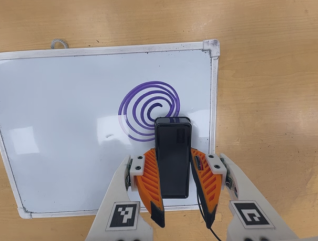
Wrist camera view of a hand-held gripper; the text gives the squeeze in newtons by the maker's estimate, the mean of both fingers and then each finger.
{"total": 4.8, "left": 3.6, "right": 6.0}